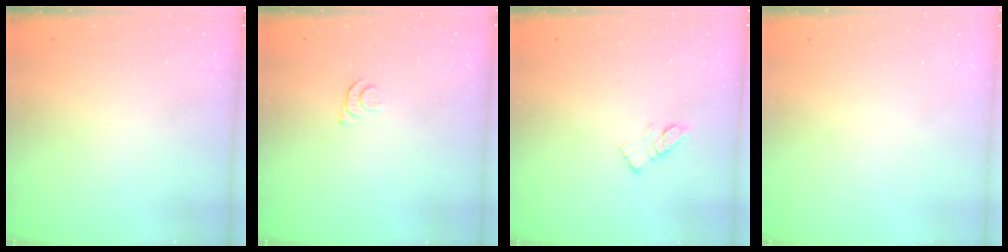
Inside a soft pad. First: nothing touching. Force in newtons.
{"total": 5.4, "press": 5.4, "slide": 0.7}
{"total": 5.7, "press": 5.7, "slide": 0.2}
{"total": 1.6, "press": 1.6, "slide": 0.1}